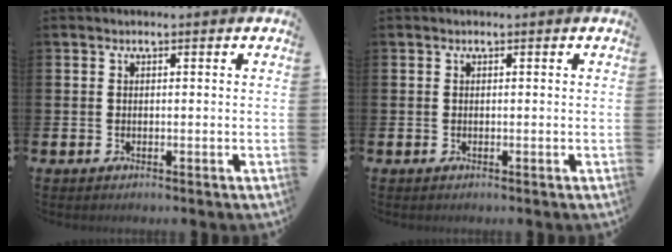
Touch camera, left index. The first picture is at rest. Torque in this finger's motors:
{"motor_torque": [0.00, 0.00, 0.00, 0.01]}